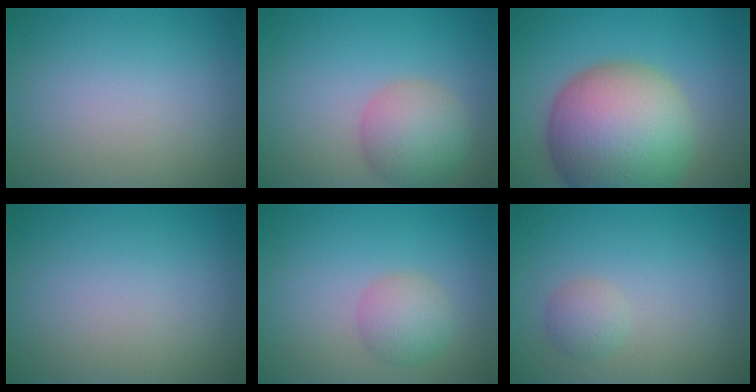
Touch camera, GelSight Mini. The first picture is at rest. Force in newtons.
{"total": 4.6, "press": 4.6, "slide": 0.2}
{"total": 14.3, "press": 14.3, "slide": 0.9}
{"total": 0.0}
{"total": 2.7, "press": 2.7, "slide": 0.1}
{"total": 1.6, "press": 1.6, "slide": 0.1}